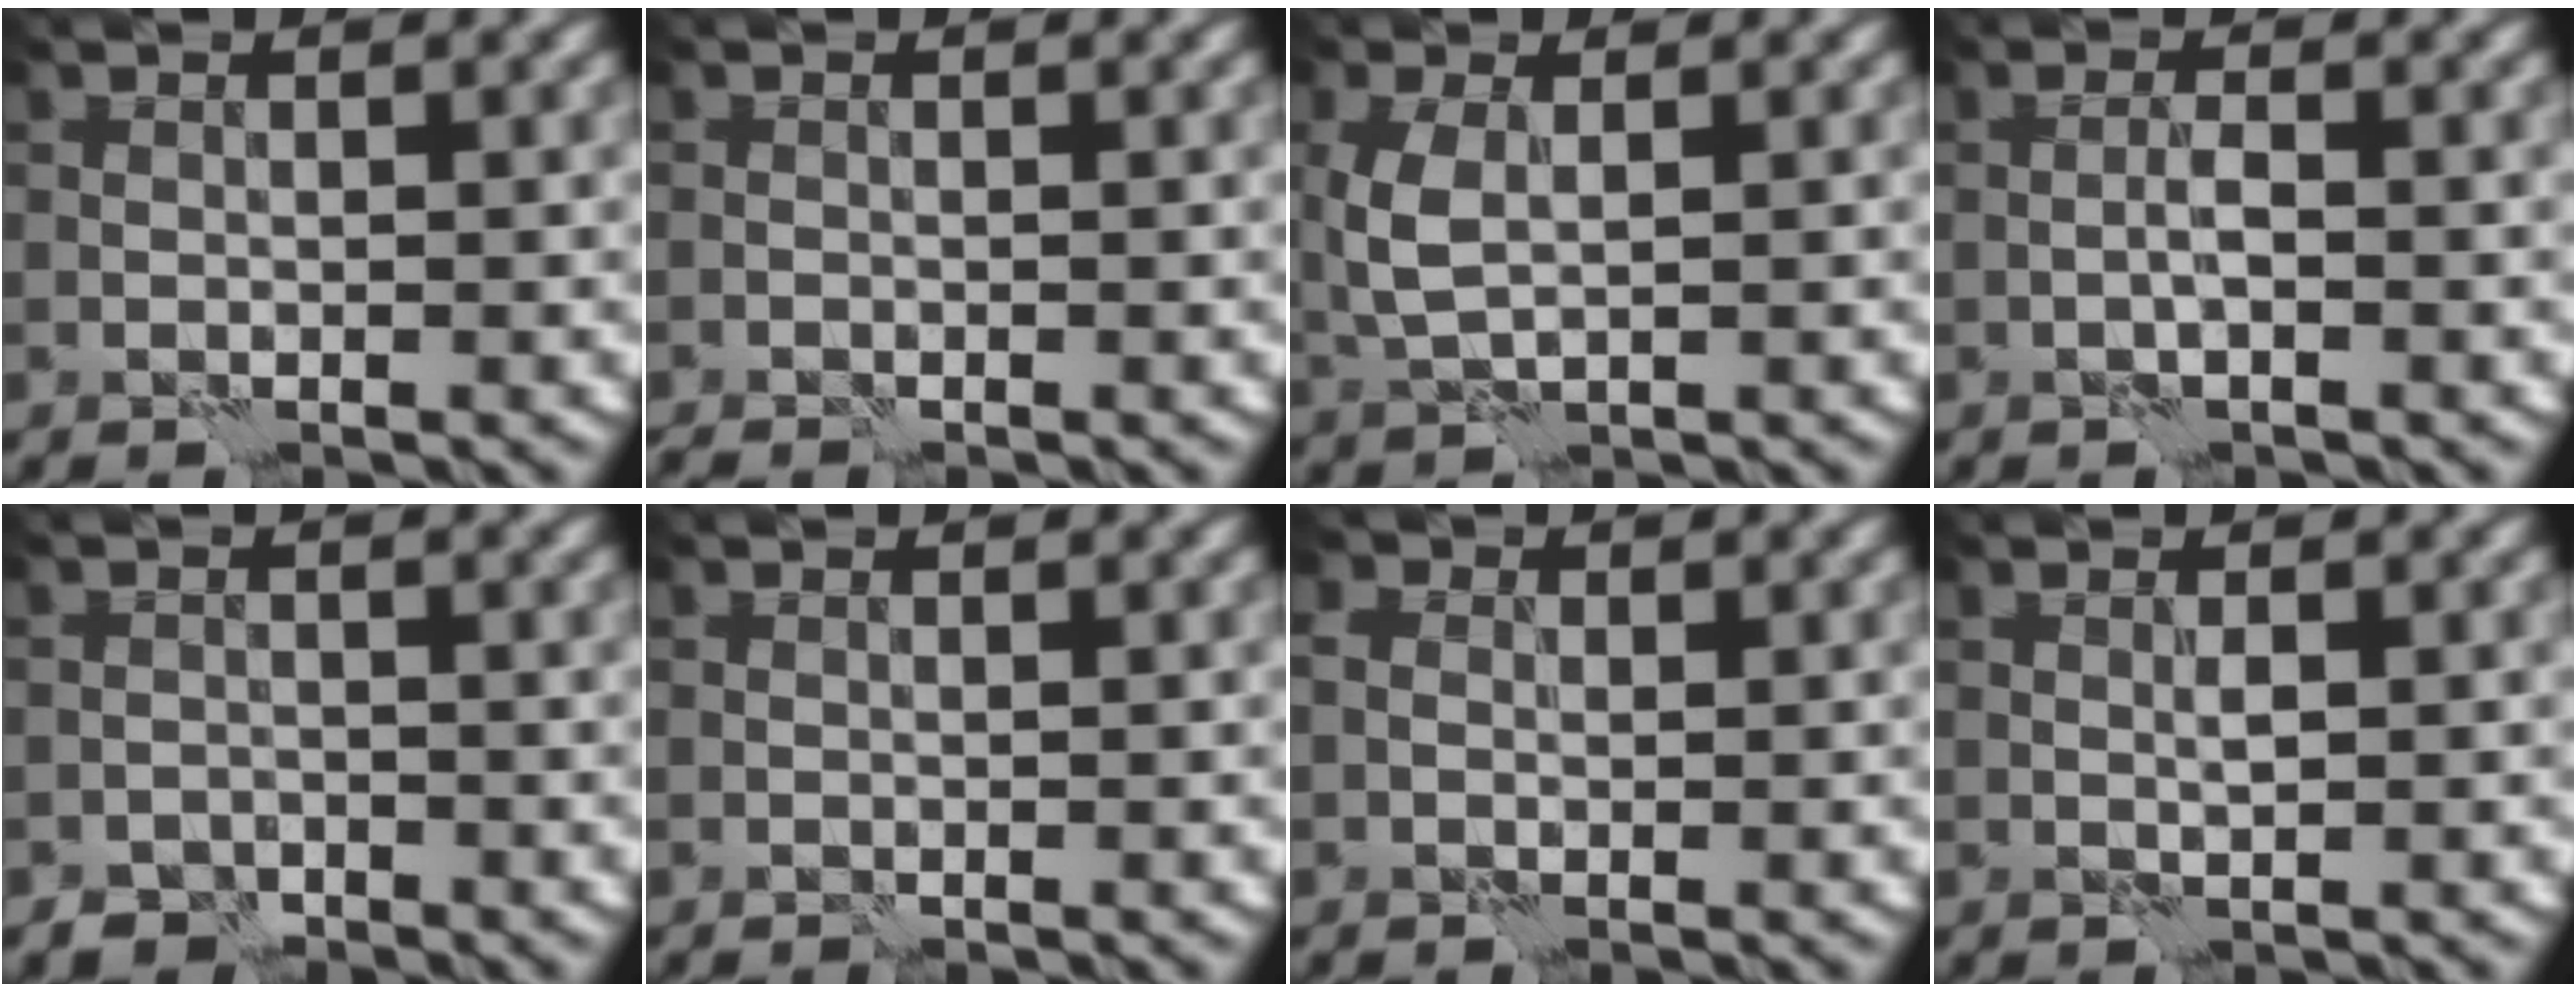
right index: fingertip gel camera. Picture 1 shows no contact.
{"total": 0.8, "force": [-0.8, -0.1, 0.3], "torque": [-0.015, -0.001, -0.018]}
{"total": 2.7, "force": [0.7, 1.3, 2.3], "torque": [-0.061, 0.001, 0.016]}
{"total": 1.0, "force": [-0.3, -0.2, 0.9], "torque": [-0.021, 0.005, -0.009]}
{"total": 1.4, "force": [-1.2, 0.6, -0.2], "torque": [0.010, 0.004, -0.024]}
{"total": 0.0}
{"total": 1.7, "force": [0.1, 1.4, 0.9], "torque": [-0.010, 0.008, -0.015]}
{"total": 0.6, "force": [0.3, -0.2, 0.4], "torque": [-0.012, -0.001, 0.007]}